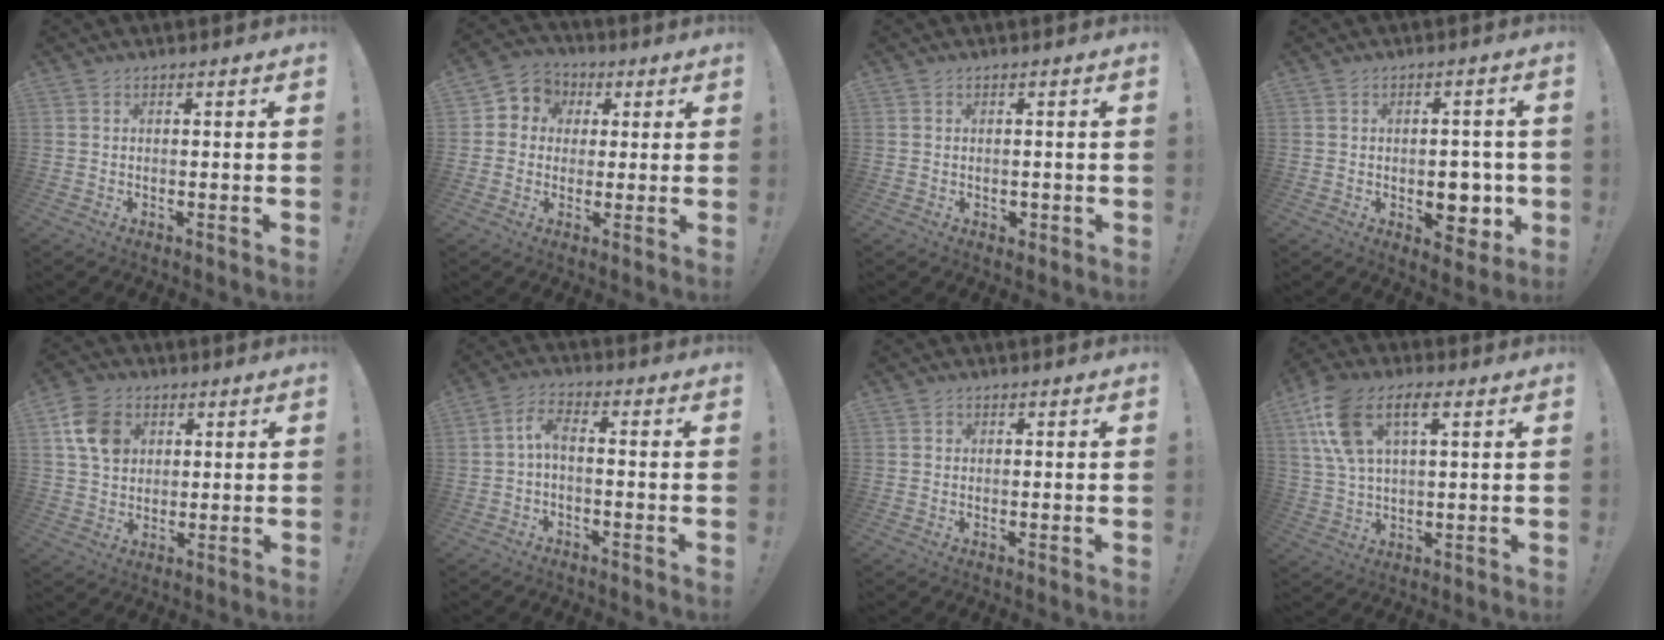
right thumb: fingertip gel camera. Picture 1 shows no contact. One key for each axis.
{"total": 6.7, "fx": 0.3, "fy": 6.5, "fz": 1.7, "tx": -0.016, "ty": 0.005, "tz": 0.011}
{"total": 1.5, "fx": -0.3, "fy": 1.3, "fz": 0.7, "tx": -0.003, "ty": 0.001, "tz": -0.007}
{"total": 8.9, "fx": -1.9, "fy": 6.3, "fz": 5.9, "tx": -0.047, "ty": 0.004, "tz": -0.023}
{"total": 11.0, "fx": 3.9, "fy": 8.7, "fz": 5.5, "tx": -0.071, "ty": -0.006, "tz": 0.079}
{"total": 5.3, "fx": -0.9, "fy": 1.7, "fz": 4.9, "tx": -0.103, "ty": 0.003, "tz": -0.020}
{"total": 0.8, "fx": 0.2, "fy": 0.8, "fz": 0.1, "tx": -0.001, "ty": 0.004, "tz": 0.003}
{"total": 13.4, "fx": 5.6, "fy": 6.5, "fz": 10.3, "tx": -0.203, "ty": -0.002, "tz": 0.105}